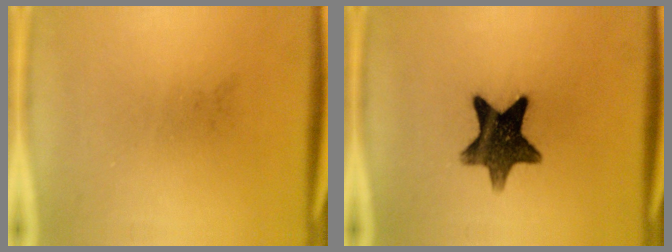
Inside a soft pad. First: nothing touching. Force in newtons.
{"total": 12.2}